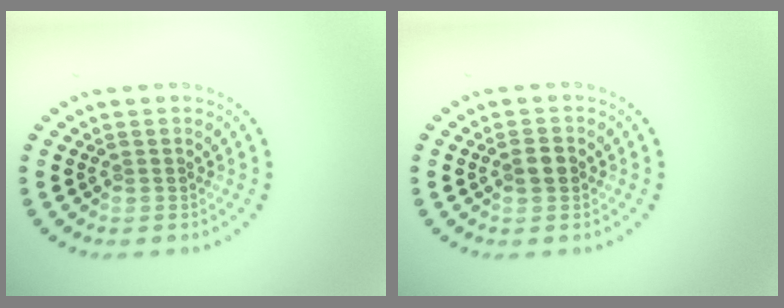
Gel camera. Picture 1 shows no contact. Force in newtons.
{"total": 1.4, "press": 1.4, "slide": 0.1}